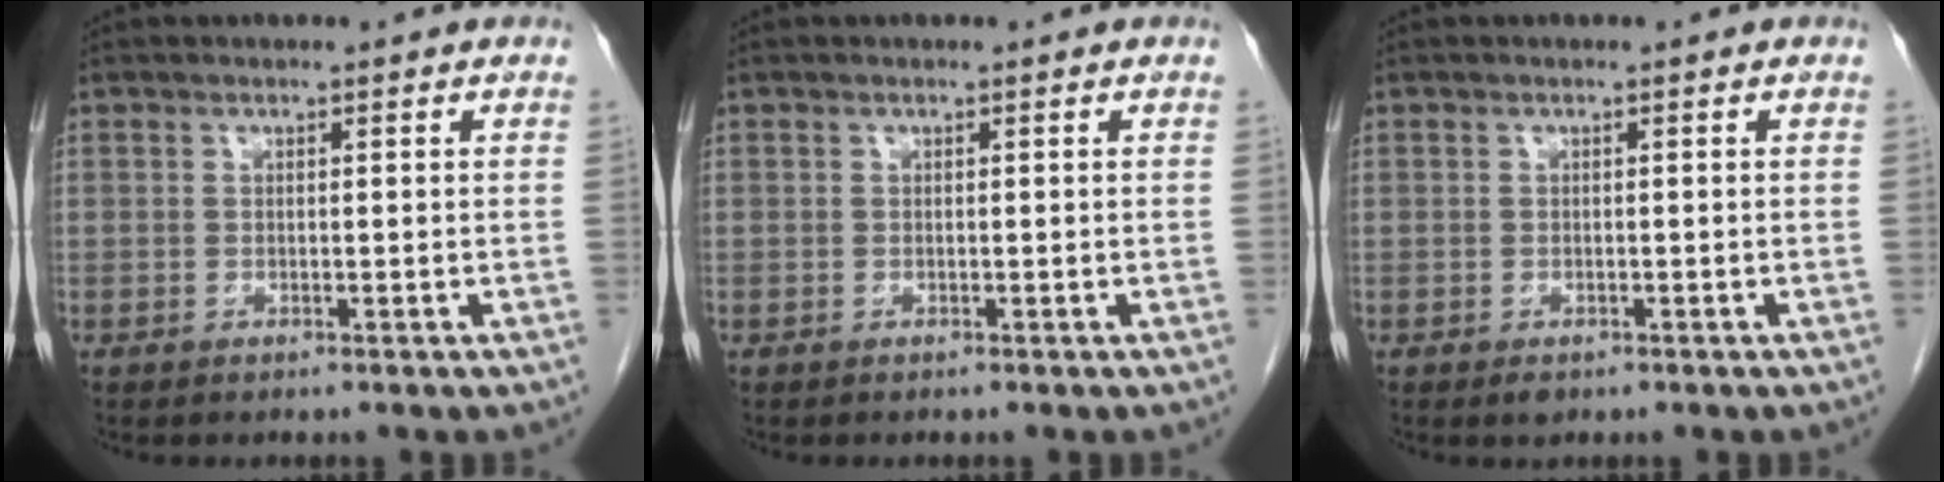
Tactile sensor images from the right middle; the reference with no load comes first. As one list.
[{"total": 0.0}, {"total": 1.0, "force": [-0.6, 0.5, 0.5], "torque": [-0.007, 0.000, -0.004]}]